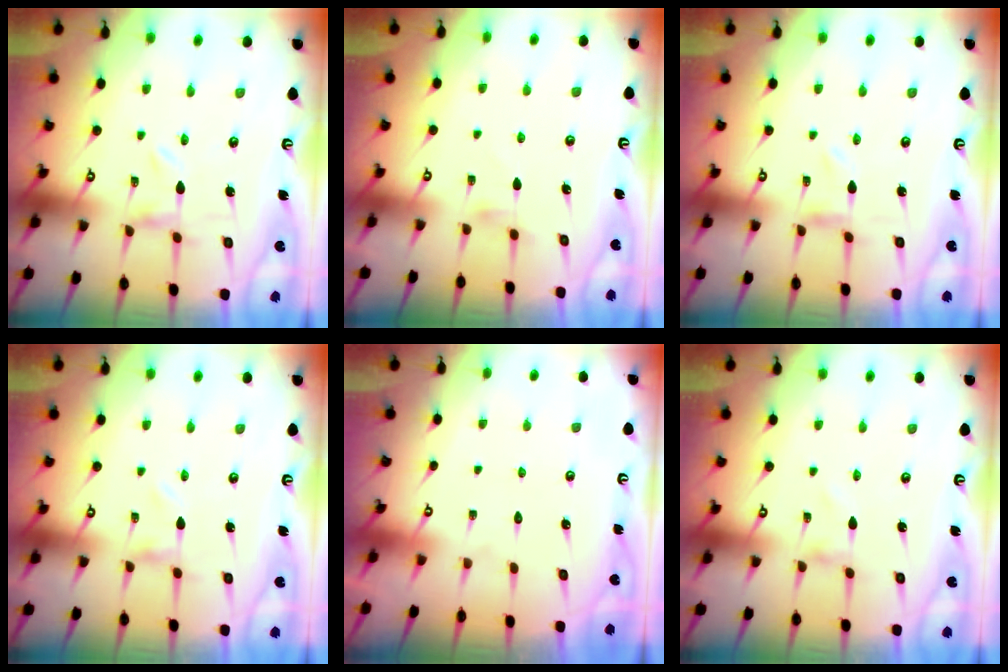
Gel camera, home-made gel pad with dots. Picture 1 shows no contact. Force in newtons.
{"total": 1.3, "press": 1.3, "slide": 0.3}
{"total": 0.0}
{"total": 0.0}
{"total": 1.6, "press": 1.6, "slide": 0.1}
{"total": 0.9, "press": 0.9, "slide": 0.1}